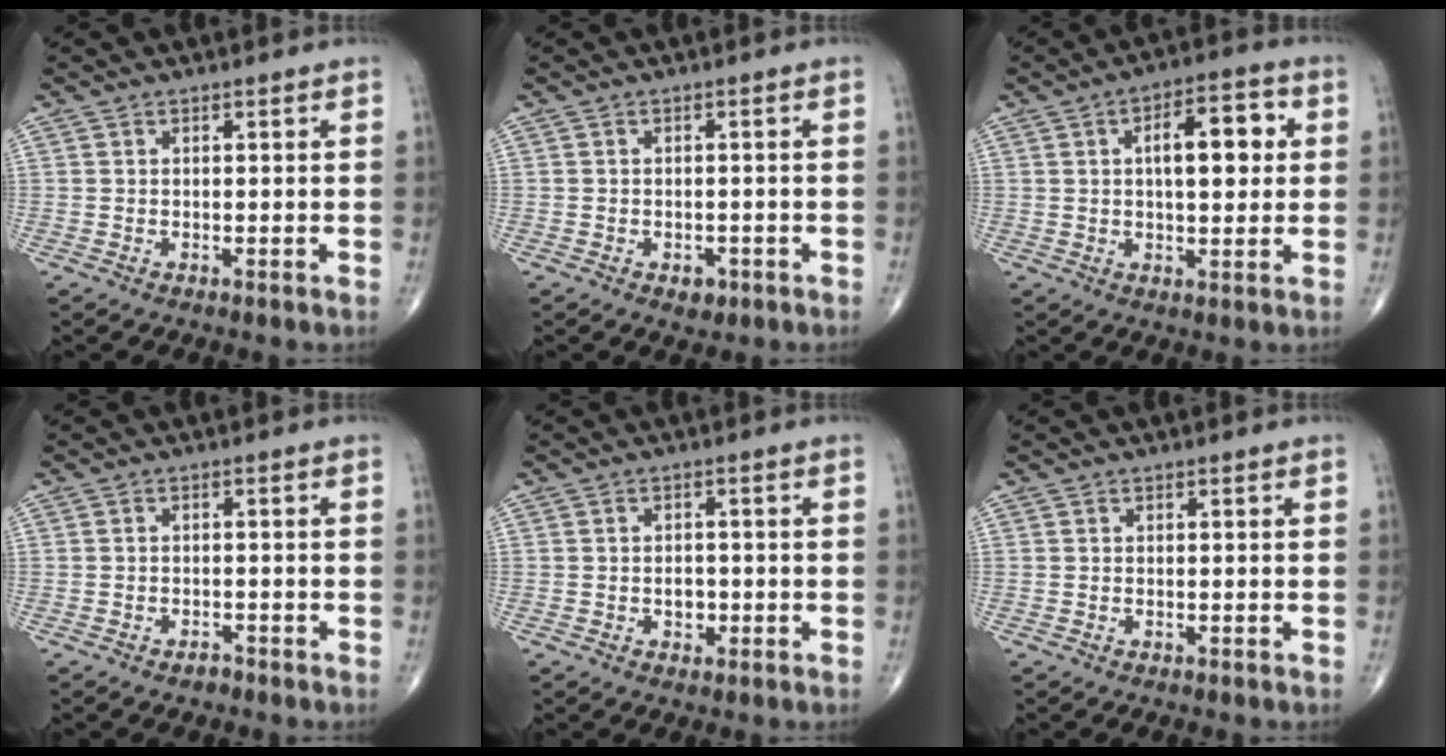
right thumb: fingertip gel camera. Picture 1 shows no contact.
{"total": 2.4, "force": [-1.2, 1.6, 1.3], "torque": [-0.009, 0.002, -0.011]}
{"total": 10.6, "force": [2.0, 4.7, 9.3], "torque": [-0.112, 0.012, 0.024]}
{"total": 1.4, "force": [-1.1, 0.8, 0.4], "torque": [-0.007, 0.003, -0.020]}
{"total": 2.7, "force": [-0.7, 2.0, 1.6], "torque": [-0.010, 0.005, -0.010]}
{"total": 0.0}